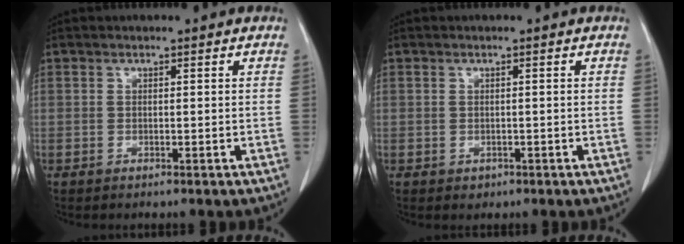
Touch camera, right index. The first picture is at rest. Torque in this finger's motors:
{"motor_torque": [-0.21, 0.01, -0.28, -0.11]}